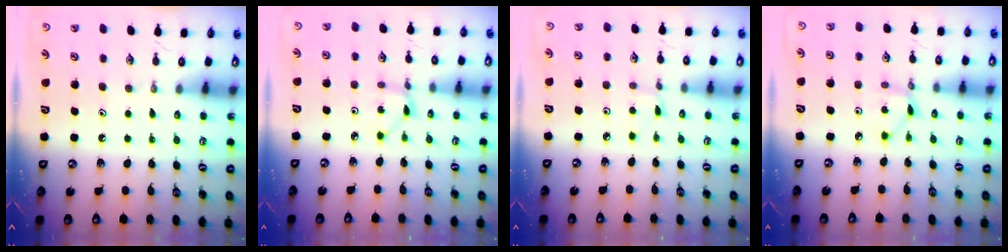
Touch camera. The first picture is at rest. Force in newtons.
{"total": 2.6, "press": 2.6, "slide": 0.3}
{"total": 0.8, "press": 0.8, "slide": 0.1}
{"total": 3.5, "press": 3.5, "slide": 0.1}